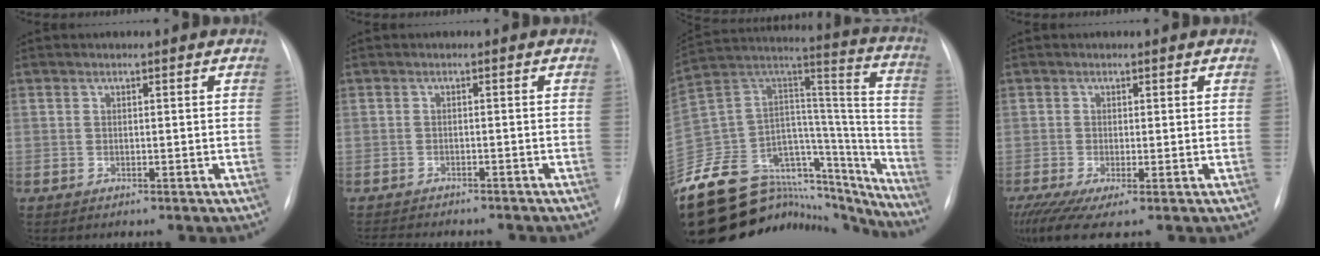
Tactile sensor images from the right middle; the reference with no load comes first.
{"total": 8.5, "force": [-7.7, 1.8, 3.2], "torque": [-0.043, -0.004, -0.097]}
{"total": 38.0, "force": [-32.5, 13.1, 14.8], "torque": [-0.223, 0.024, -0.464]}
{"total": 6.0, "force": [-3.3, 1.4, 4.8], "torque": [-0.085, -0.018, -0.058]}